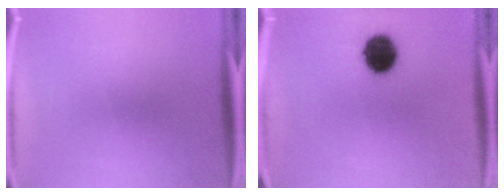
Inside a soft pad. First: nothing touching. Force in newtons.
{"total": 10.7}